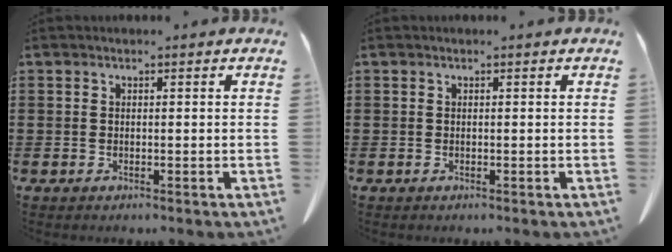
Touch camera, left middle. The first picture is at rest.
{"total": 0.0}